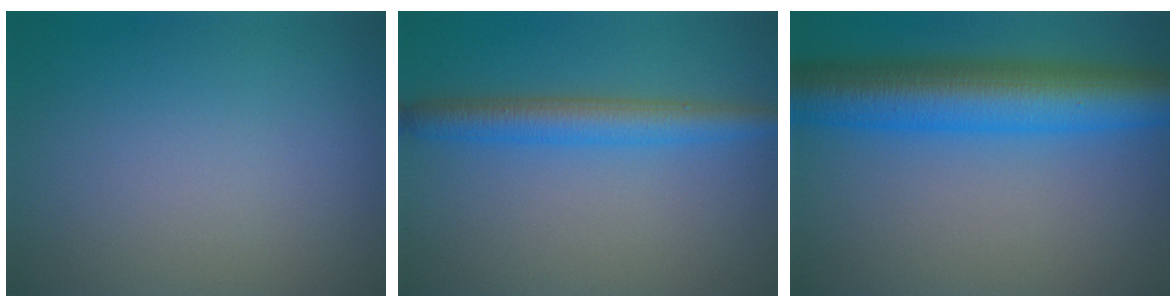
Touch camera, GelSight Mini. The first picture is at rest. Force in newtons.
{"total": 3.7, "press": 3.7, "slide": 0.2}
{"total": 9.3, "press": 9.3, "slide": 0.1}